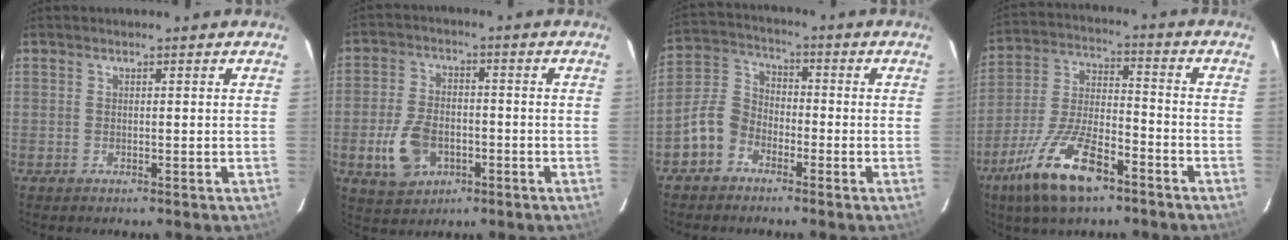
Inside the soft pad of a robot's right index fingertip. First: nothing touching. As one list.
[{"total": 10.1, "force": [-3.6, 6.9, 6.5], "torque": [-0.147, 0.003, -0.054]}, {"total": 7.5, "force": [-4.4, 5.5, 2.6], "torque": [-0.065, 0.028, -0.085]}, {"total": 15.8, "force": [-9.7, 5.8, 11.0], "torque": [-0.234, -0.017, -0.179]}]